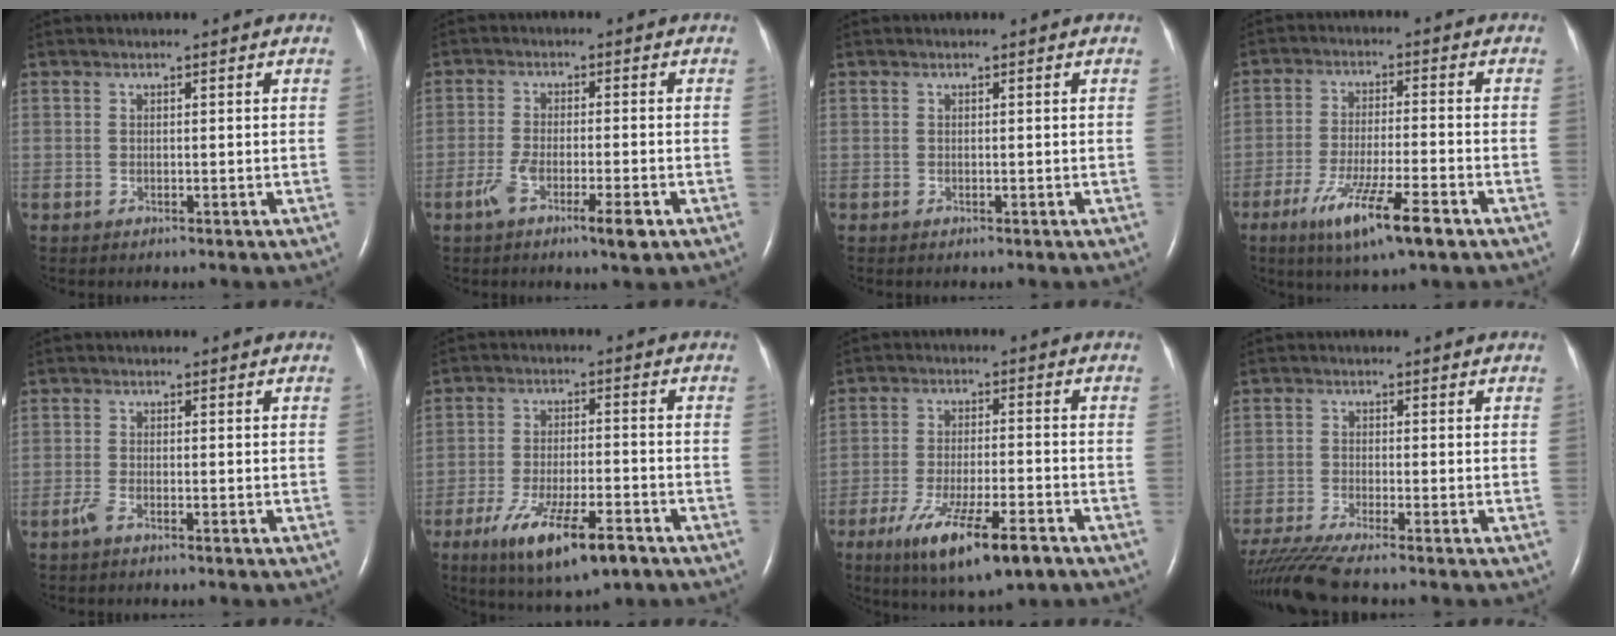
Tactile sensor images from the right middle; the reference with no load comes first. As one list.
[{"total": 6.1, "force": [-3.2, 0.8, 5.2], "torque": [-0.097, -0.009, -0.056]}, {"total": 0.0}, {"total": 10.9, "force": [-6.1, 0.8, 9.0], "torque": [-0.166, -0.025, -0.100]}, {"total": 1.6, "force": [-1.1, 0.2, 1.1], "torque": [-0.033, -0.004, -0.025]}, {"total": 12.5, "force": [-7.2, 3.5, 9.6], "torque": [-0.169, -0.017, -0.112]}, {"total": 12.7, "force": [-7.4, 2.4, 10.1], "torque": [-0.173, -0.025, -0.115]}, {"total": 7.6, "force": [-6.5, -0.9, 3.8], "torque": [-0.073, -0.027, -0.117]}]